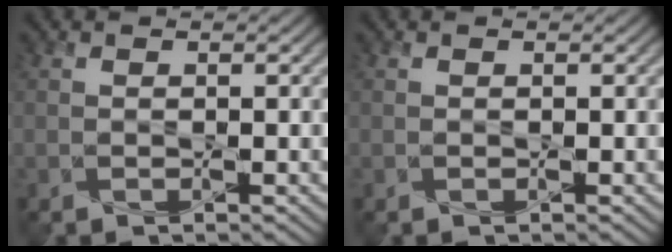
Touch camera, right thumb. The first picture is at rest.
{"total": 0.0}